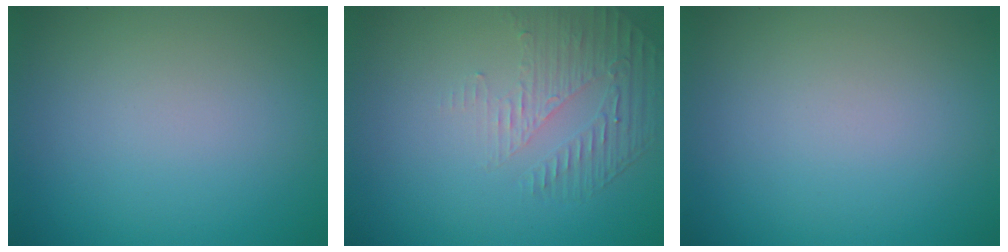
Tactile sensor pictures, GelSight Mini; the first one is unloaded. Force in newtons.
{"total": 1.8, "press": 1.1, "slide": 1.5}
{"total": 0.0}